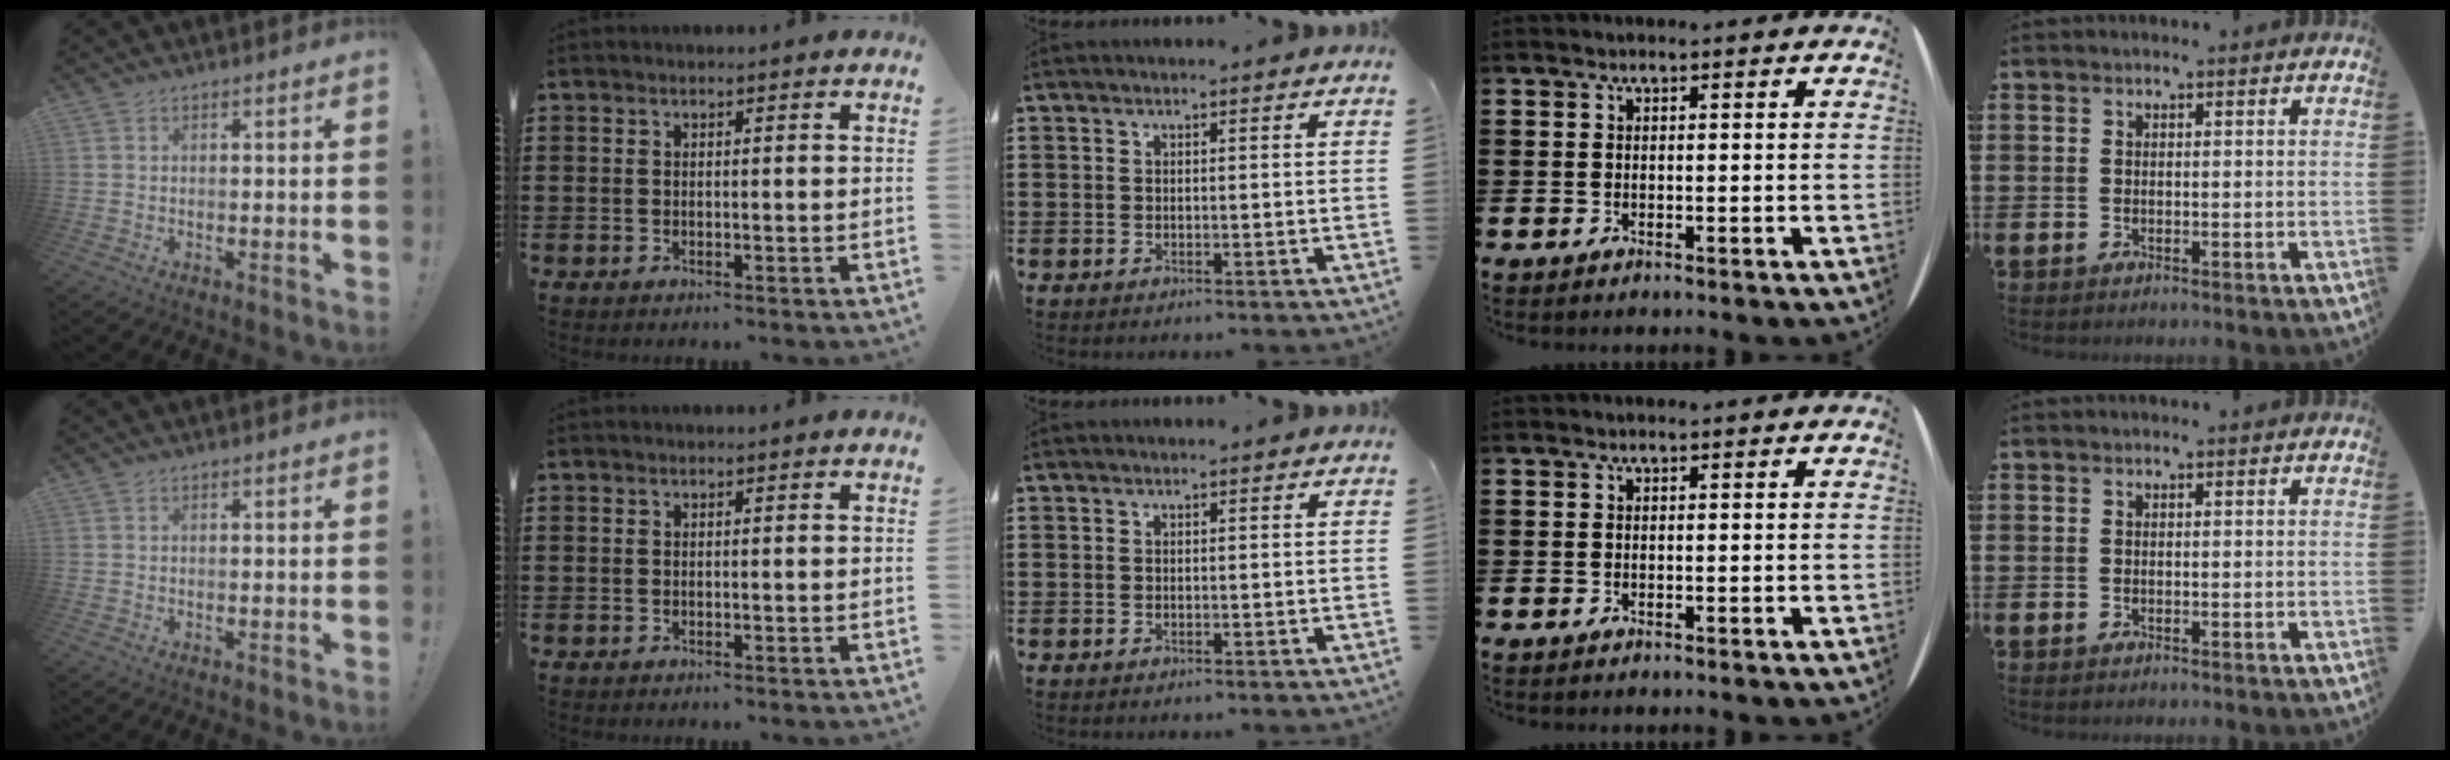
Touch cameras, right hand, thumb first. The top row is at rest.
{}